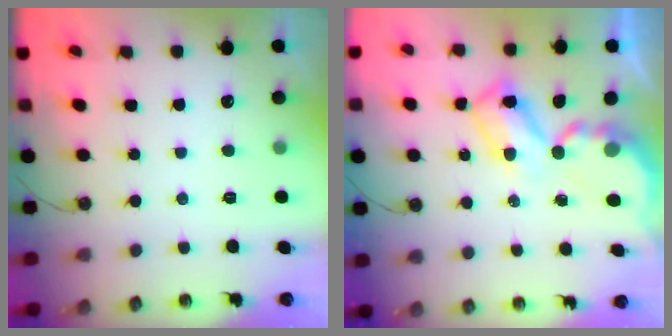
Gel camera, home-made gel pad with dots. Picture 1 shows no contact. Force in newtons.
{"total": 8.2, "press": 8.2, "slide": 0.7}